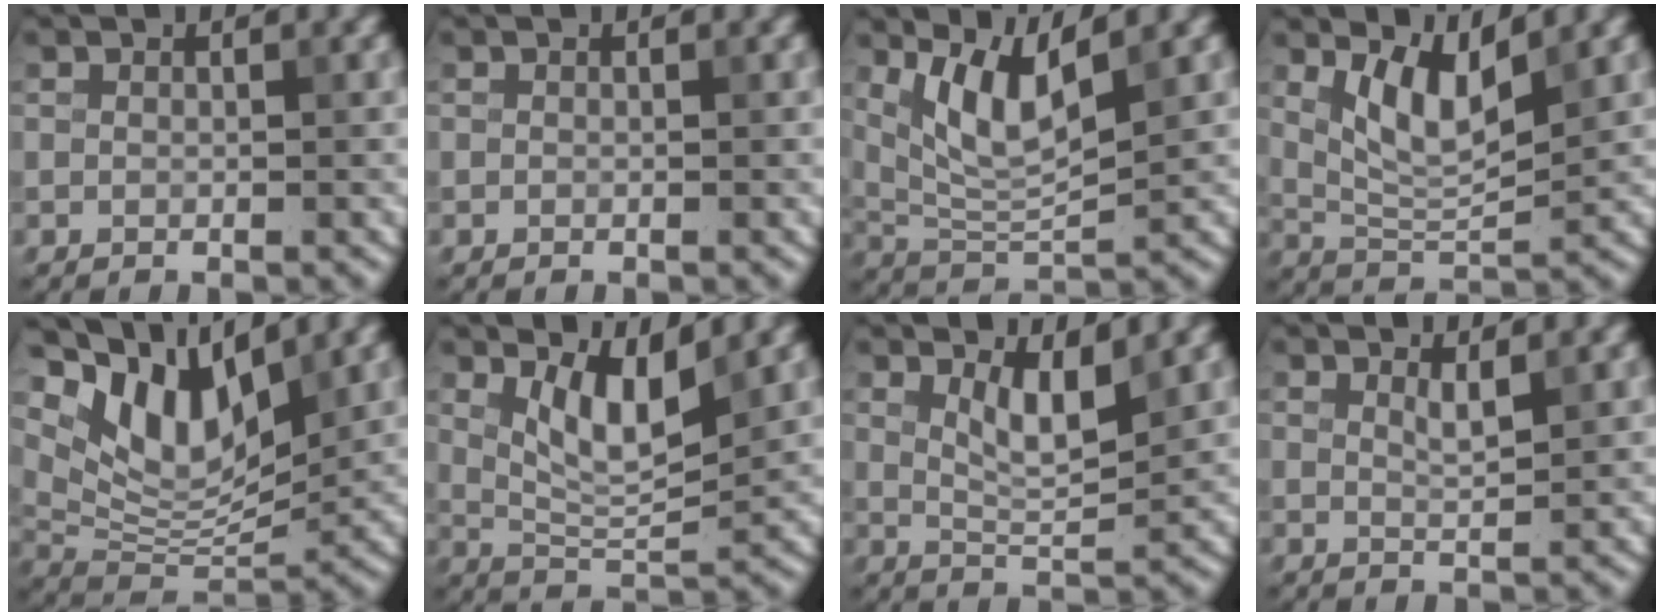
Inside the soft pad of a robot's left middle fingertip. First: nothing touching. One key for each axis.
{"total": 0.0}
{"total": 5.6, "fx": 2.6, "fy": 1.6, "fz": 4.7, "tx": -0.100, "ty": -0.010, "tz": 0.057}
{"total": 4.8, "fx": 2.2, "fy": 1.7, "fz": 3.9, "tx": -0.084, "ty": -0.012, "tz": 0.047}
{"total": 8.6, "fx": 5.0, "fy": 3.7, "fz": 6.0, "tx": -0.112, "ty": -0.006, "tz": 0.092}
{"total": 4.6, "fx": 2.0, "fy": 1.4, "fz": 3.8, "tx": -0.079, "ty": -0.012, "tz": 0.042}
{"total": 3.3, "fx": 1.7, "fy": 0.9, "fz": 2.7, "tx": -0.054, "ty": -0.009, "tz": 0.034}
{"total": 1.3, "fx": 0.8, "fy": 0.2, "fz": 1.0, "tx": -0.021, "ty": -0.005, "tz": 0.013}